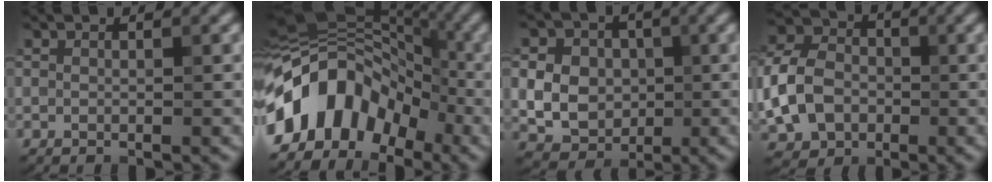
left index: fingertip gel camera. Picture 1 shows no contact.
{"total": 11.7, "force": [-3.8, 8.0, 7.7], "torque": [-0.136, 0.026, -0.083]}
{"total": 10.5, "force": [1.3, 9.1, 5.1], "torque": [-0.107, 0.036, 0.011]}
{"total": 7.5, "force": [-1.6, 5.6, 4.7], "torque": [-0.120, 0.002, -0.040]}